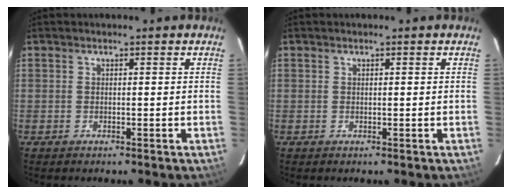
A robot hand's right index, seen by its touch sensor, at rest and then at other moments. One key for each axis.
{"total": 0.0}